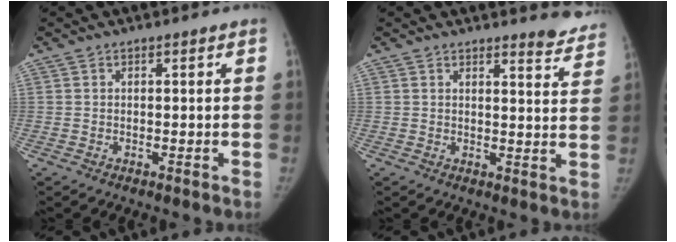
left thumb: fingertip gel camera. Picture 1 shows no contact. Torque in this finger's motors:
{"motor_torque": [0.65, -0.28, 0.74, -0.15, 0.10]}